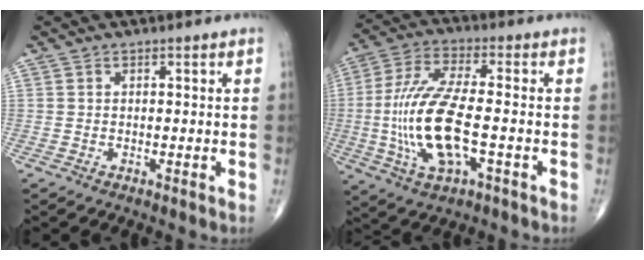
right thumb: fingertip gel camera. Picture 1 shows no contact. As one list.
[{"total": 16.5, "force": [-2.7, 5.8, 15.2], "torque": [-0.328, 0.014, -0.049]}]